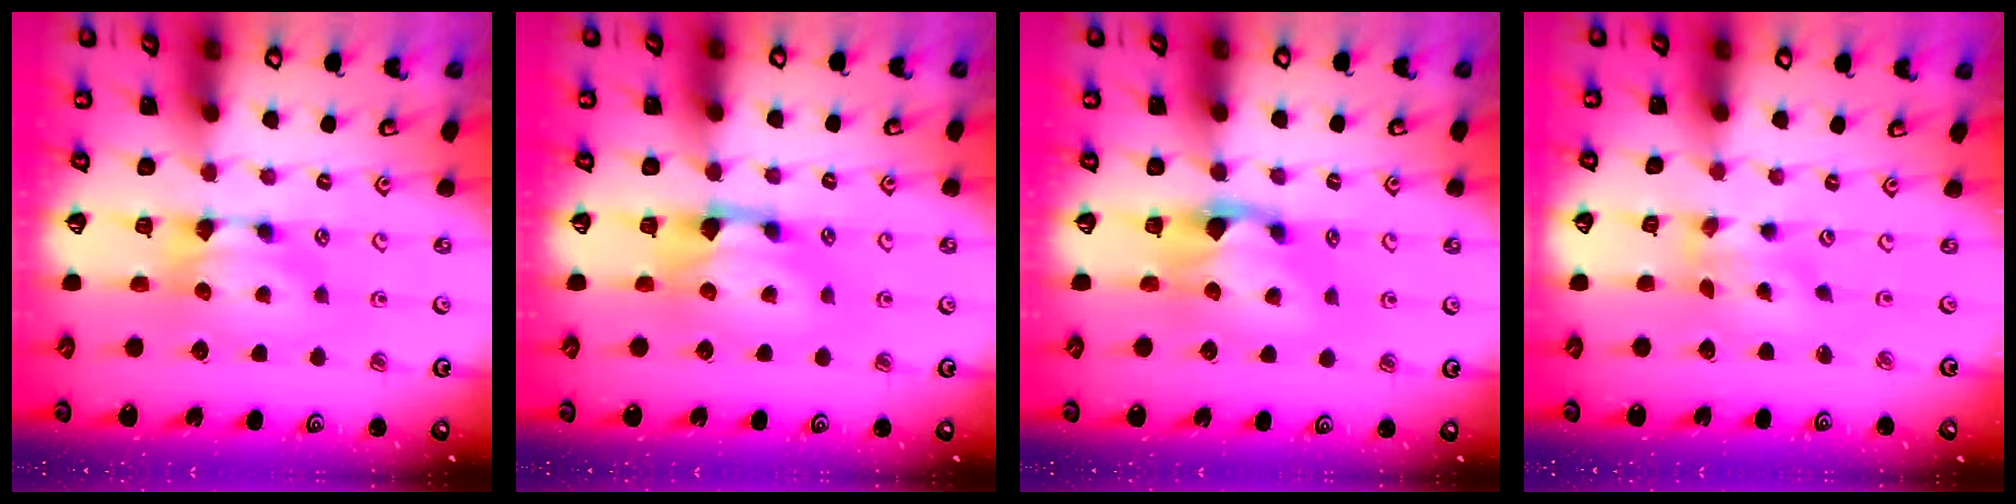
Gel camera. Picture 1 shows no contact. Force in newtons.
{"total": 1.6, "press": 0.9, "slide": 1.3}
{"total": 1.3, "press": 0.6, "slide": 1.2}
{"total": 1.7, "press": 1.3, "slide": 1.0}